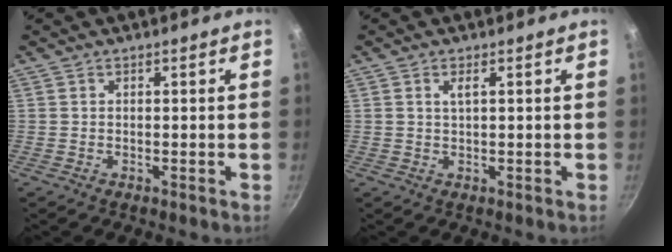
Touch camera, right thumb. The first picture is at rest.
{"total": 1.6, "force": [0.6, 0.5, 1.4], "torque": [-0.026, 0.001, 0.012]}